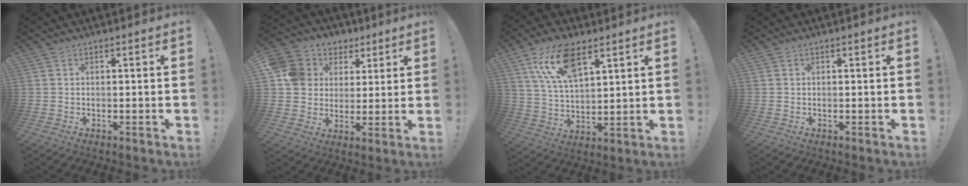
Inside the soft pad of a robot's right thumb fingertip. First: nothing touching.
{"total": 11.7, "force": [3.4, 10.5, 3.7], "torque": [-0.041, -0.010, 0.072]}
{"total": 14.1, "force": [8.2, 5.9, 9.8], "torque": [-0.187, -0.025, 0.146]}
{"total": 0.0}